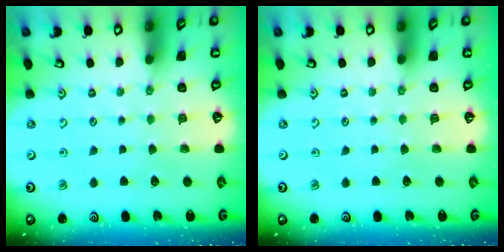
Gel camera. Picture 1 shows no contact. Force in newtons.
{"total": 0.0}